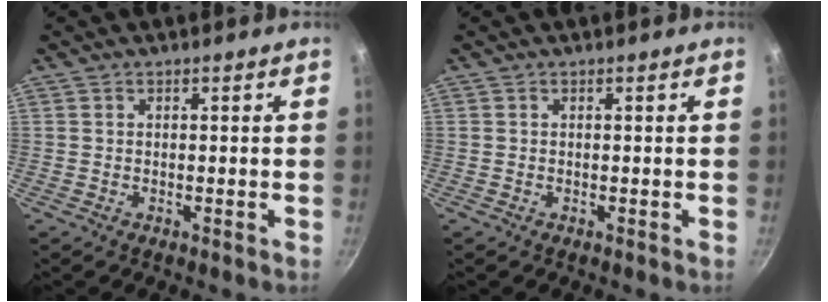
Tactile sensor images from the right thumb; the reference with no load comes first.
{"total": 0.0}